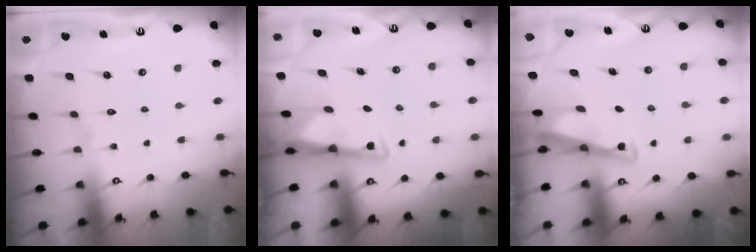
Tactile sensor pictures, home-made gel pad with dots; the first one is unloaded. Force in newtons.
{"total": 2.9, "press": 2.9, "slide": 0.6}
{"total": 3.3, "press": 3.3, "slide": 0.3}